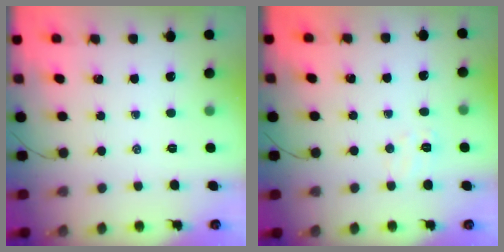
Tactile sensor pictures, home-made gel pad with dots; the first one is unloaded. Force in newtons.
{"total": 4.3, "press": 4.2, "slide": 1.0}